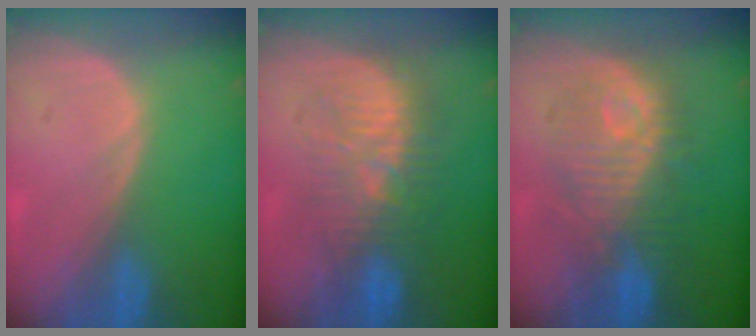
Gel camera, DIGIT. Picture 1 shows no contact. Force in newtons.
{"total": 9.3, "press": 9.1, "slide": 1.6}
{"total": 10.0, "press": 10.0, "slide": 0.8}